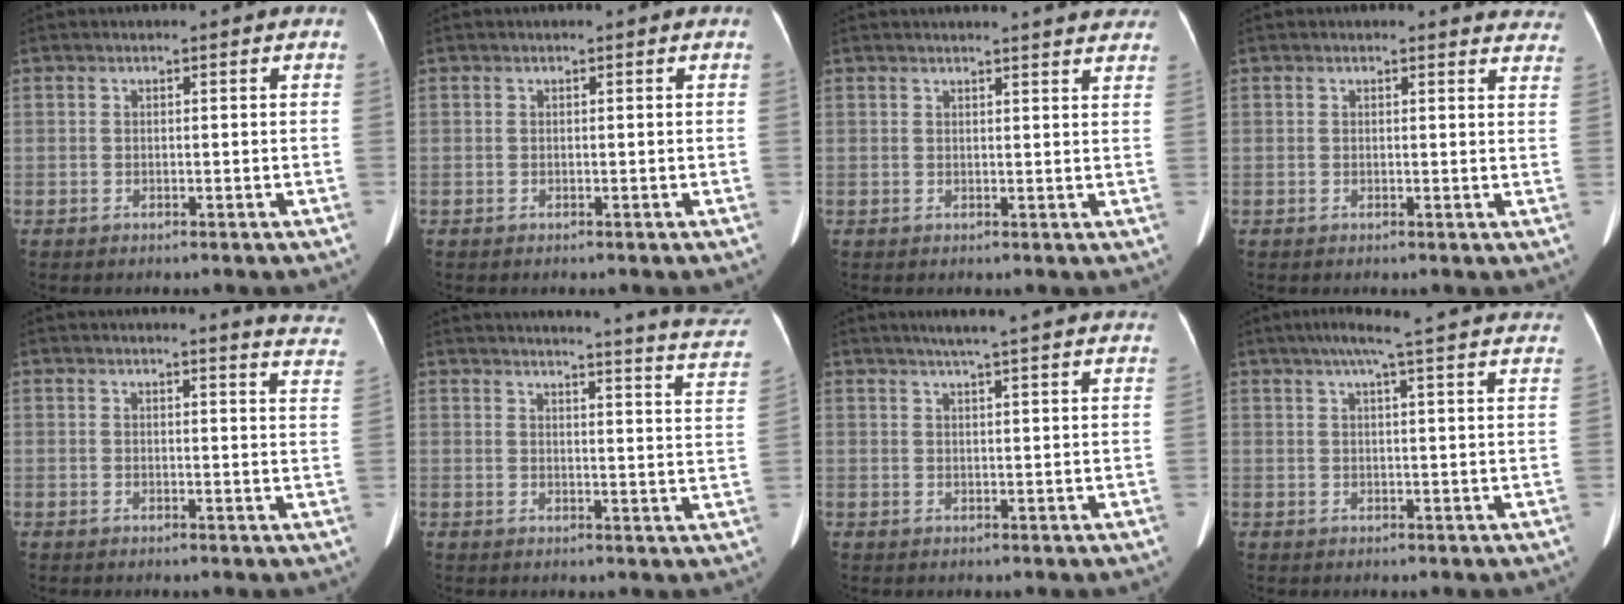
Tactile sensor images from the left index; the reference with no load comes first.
{"total": 0.0}
{"total": 10.8, "force": [10.2, 1.0, 3.3], "torque": [-0.028, -0.009, 0.095]}
{"total": 5.6, "force": [5.3, 1.7, 0.2], "torque": [0.027, -0.024, 0.016]}
{"total": 8.4, "force": [8.3, -0.1, 1.6], "torque": [0.001, -0.071, 0.054]}
{"total": 21.3, "force": [20.3, 0.4, 6.6], "torque": [-0.078, -0.095, 0.207]}
{"total": 14.5, "force": [12.8, 0.3, 6.8], "torque": [-0.100, 0.016, 0.152]}
{"total": 20.0, "force": [17.5, 0.3, 9.7], "torque": [-0.145, 0.017, 0.212]}